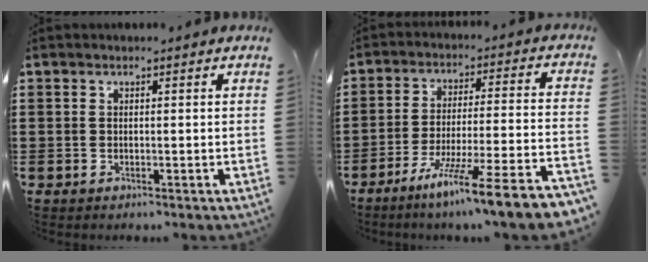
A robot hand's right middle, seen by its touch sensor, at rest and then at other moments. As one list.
[{"total": 10.3, "force": [-8.1, -1.1, 6.4], "torque": [-0.110, -0.012, -0.160]}]